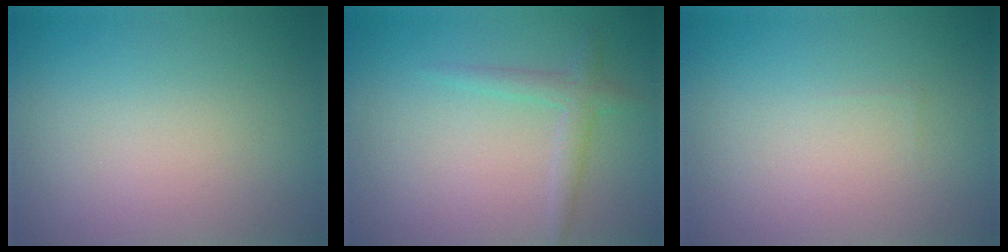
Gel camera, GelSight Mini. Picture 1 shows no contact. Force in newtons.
{"total": 1.8, "press": 1.8, "slide": 0.0}
{"total": 0.0}